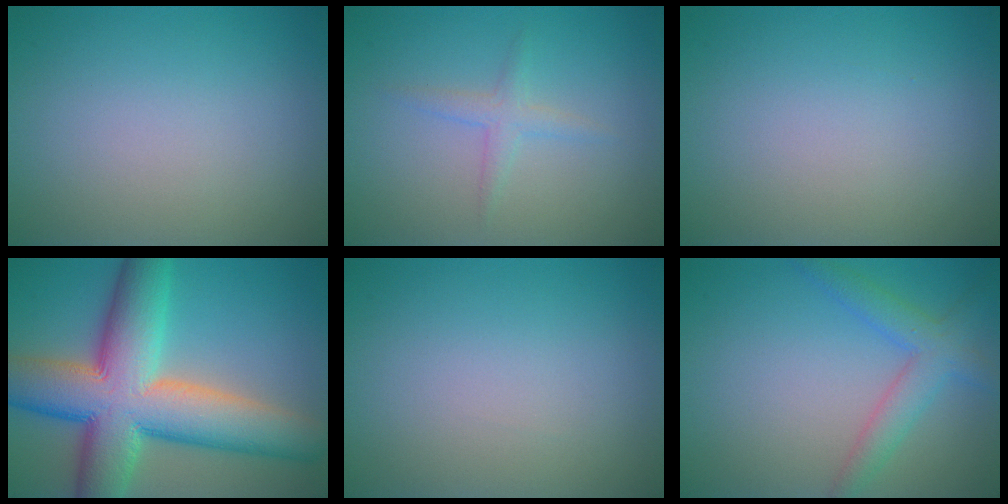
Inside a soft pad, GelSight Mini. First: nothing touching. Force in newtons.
{"total": 1.7, "press": 1.7, "slide": 0.1}
{"total": 0.0}
{"total": 13.7, "press": 13.7, "slide": 0.6}
{"total": 0.0}
{"total": 3.5, "press": 3.5, "slide": 0.1}